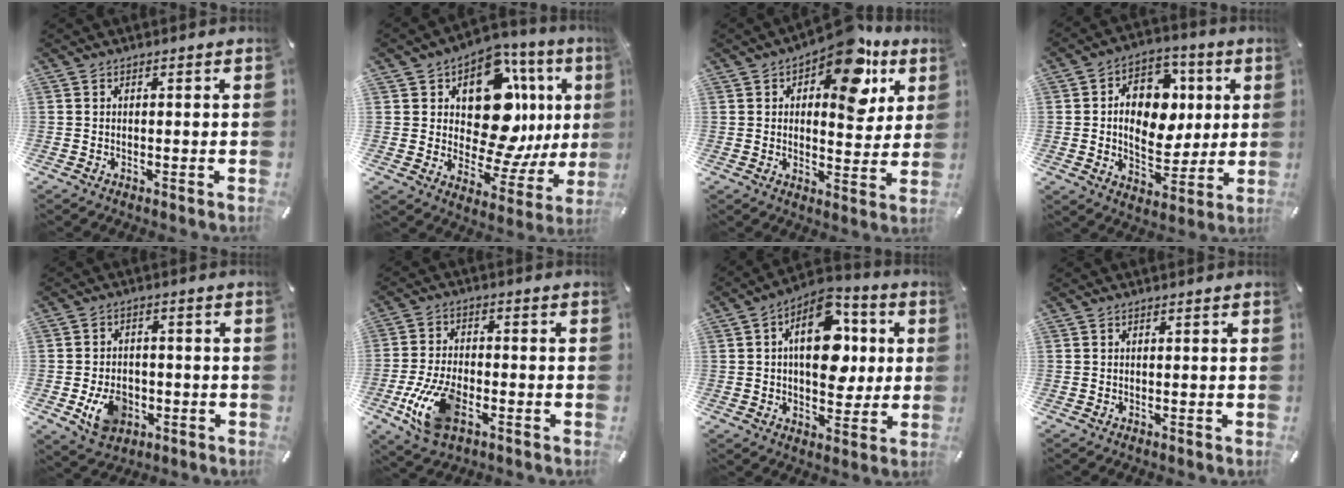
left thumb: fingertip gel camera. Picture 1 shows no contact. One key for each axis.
{"total": 17.6, "fx": 5.9, "fy": 10.9, "fz": 12.6, "tx": -0.170, "ty": -0.053, "tz": 0.100}
{"total": 15.8, "fx": 8.9, "fy": 7.9, "fz": 10.4, "tx": -0.135, "ty": -0.052, "tz": 0.148}
{"total": 14.3, "fx": 2.0, "fy": 10.8, "fz": 9.1, "tx": -0.137, "ty": -0.004, "tz": 0.039}
{"total": 8.5, "fx": -2.6, "fy": 6.4, "fz": 5.0, "tx": -0.089, "ty": 0.009, "tz": -0.045}
{"total": 12.2, "fx": -4.5, "fy": 6.7, "fz": 9.1, "tx": -0.201, "ty": 0.004, "tz": -0.082}
{"total": 16.4, "fx": 3.2, "fy": 10.4, "fz": 12.3, "tx": -0.176, "ty": -0.009, "tz": 0.056}
{"total": 0.0}